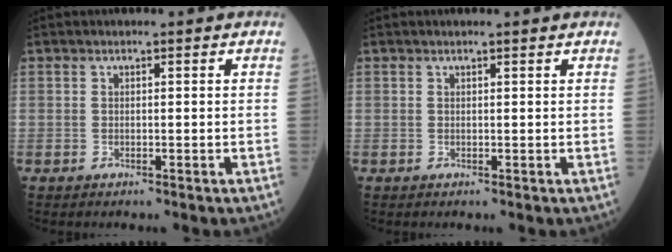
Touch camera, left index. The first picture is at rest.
{"total": 0.6, "force": [0.5, -0.1, 0.2], "torque": [-0.010, -0.004, 0.006]}